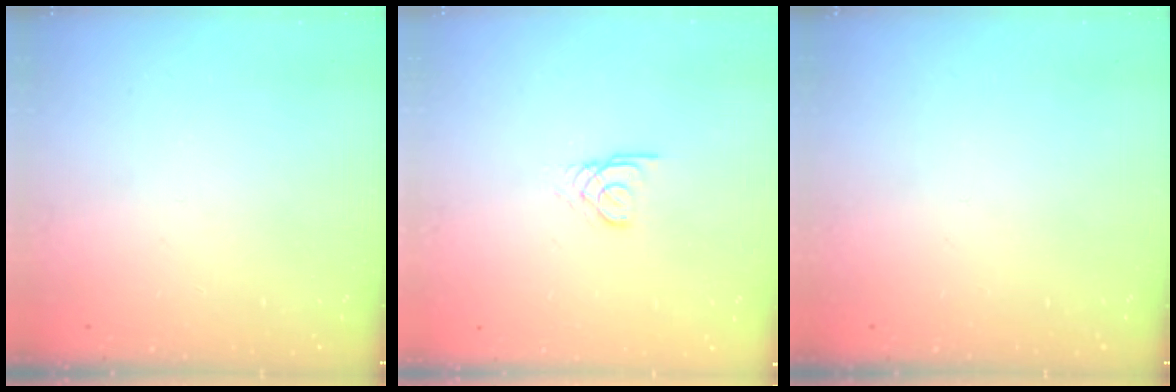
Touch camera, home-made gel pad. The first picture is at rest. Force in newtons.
{"total": 2.3, "press": 2.3, "slide": 0.2}
{"total": 0.0}